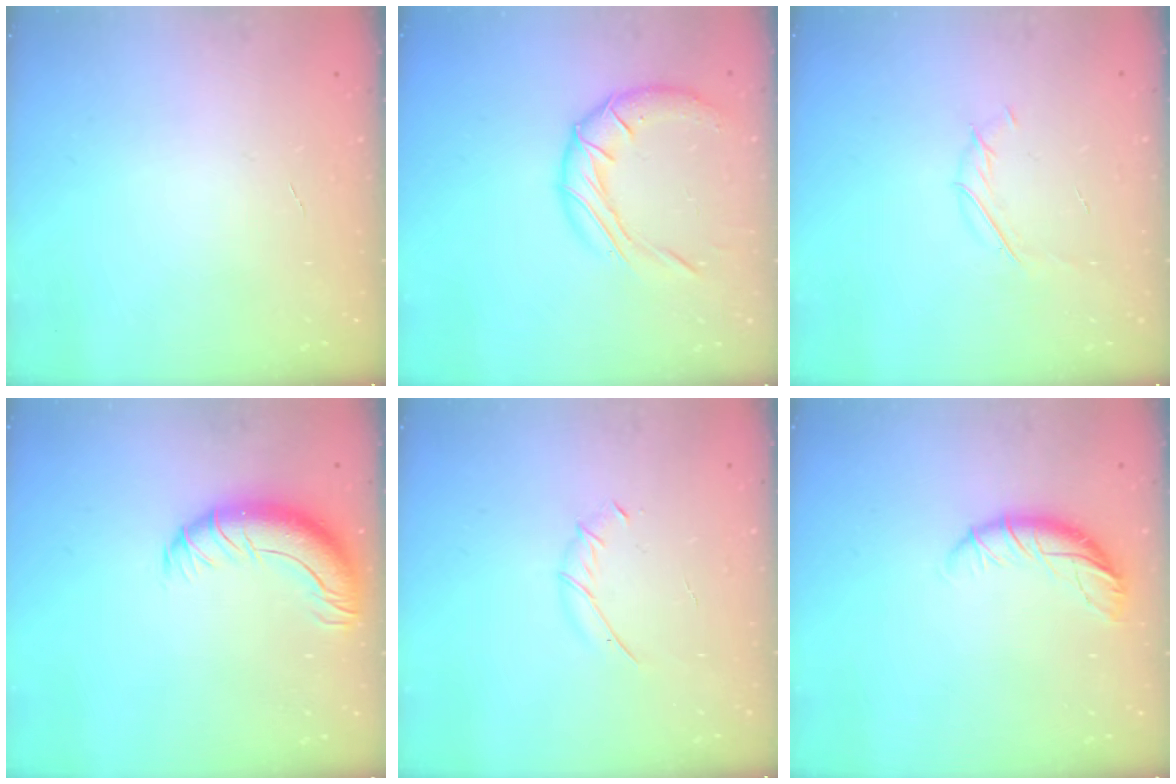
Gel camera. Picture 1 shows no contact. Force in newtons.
{"total": 12.7, "press": 12.7, "slide": 1.0}
{"total": 3.8, "press": 3.7, "slide": 0.8}
{"total": 11.9, "press": 11.6, "slide": 2.2}
{"total": 4.3, "press": 4.2, "slide": 0.6}
{"total": 9.1, "press": 9.0, "slide": 1.2}